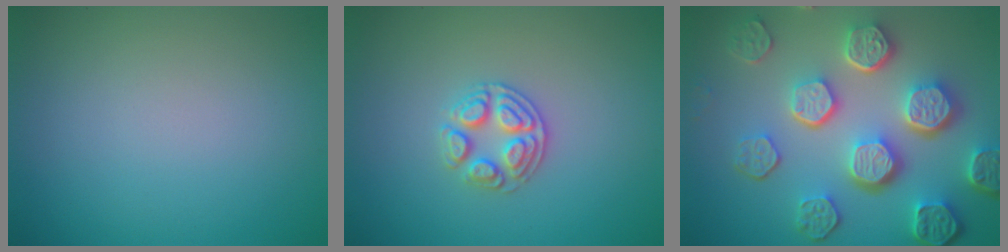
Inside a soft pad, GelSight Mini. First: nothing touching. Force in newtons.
{"total": 2.9, "press": 2.7, "slide": 1.0}
{"total": 8.5, "press": 6.2, "slide": 5.8}